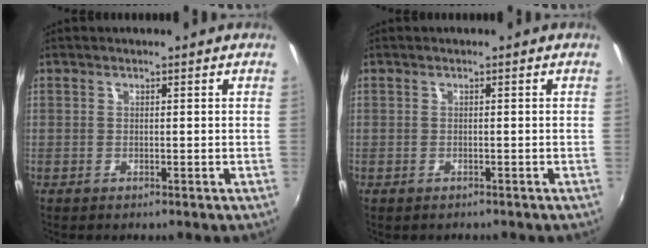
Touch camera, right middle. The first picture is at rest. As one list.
[{"total": 0.7, "force": [-0.5, 0.4, 0.2], "torque": [-0.007, -0.002, -0.007]}]